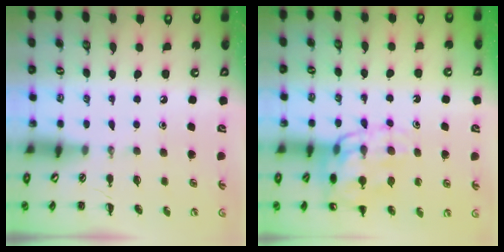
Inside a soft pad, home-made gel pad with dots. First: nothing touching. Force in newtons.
{"total": 14.3, "press": 14.1, "slide": 2.4}